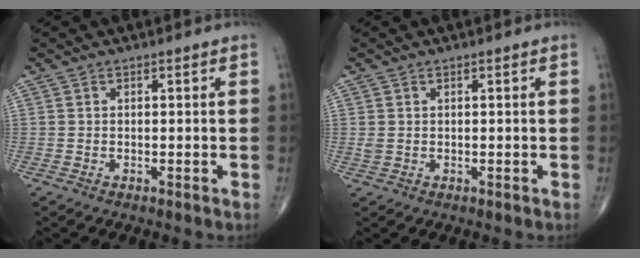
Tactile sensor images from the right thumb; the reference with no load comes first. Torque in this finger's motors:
{"motor_torque": [-0.09, -0.16, 0.14, 0.18, 0.02]}